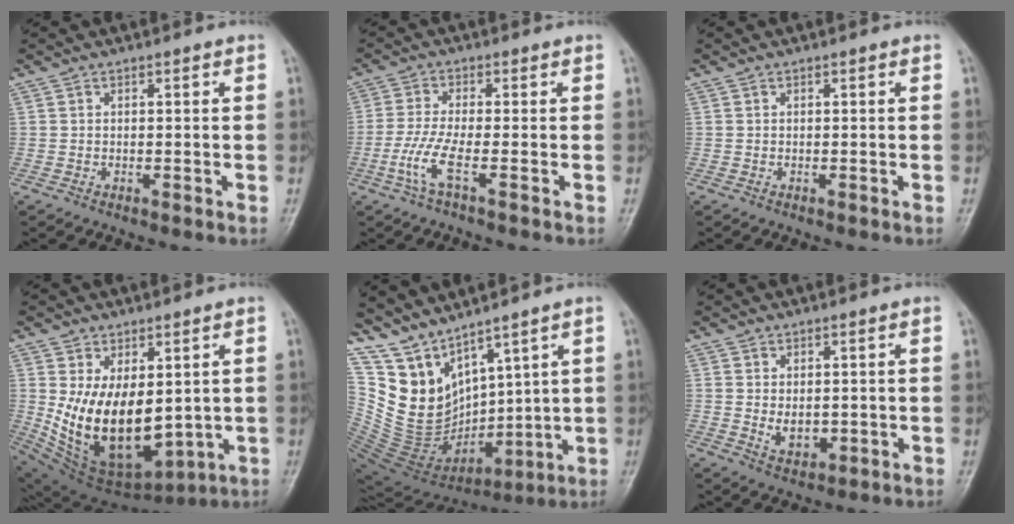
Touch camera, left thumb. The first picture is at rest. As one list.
[{"total": 5.3, "force": [-2.2, 0.5, 4.9], "torque": [-0.128, 0.003, -0.047]}, {"total": 0.0}, {"total": 17.5, "force": [1.2, 10.3, 14.1], "torque": [-0.223, -0.034, 0.057]}, {"total": 13.3, "force": [10.0, 6.5, 5.8], "torque": [-0.081, -0.060, 0.228]}, {"total": 3.9, "force": [0.2, 2.5, 2.9], "torque": [-0.036, -0.010, 0.014]}]